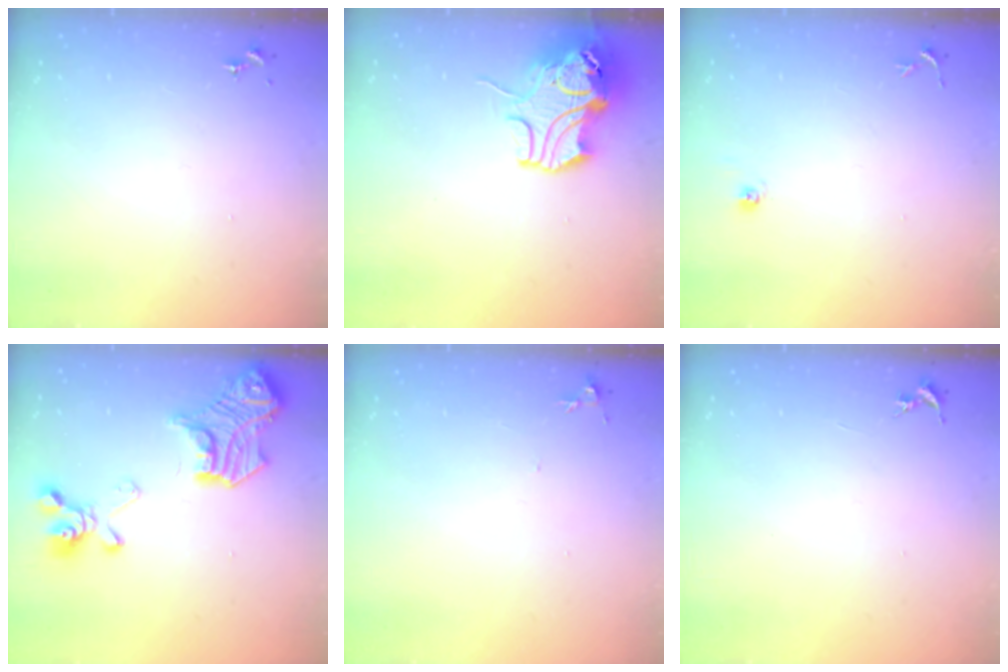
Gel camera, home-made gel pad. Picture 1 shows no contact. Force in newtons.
{"total": 12.1, "press": 11.9, "slide": 1.8}
{"total": 3.4, "press": 3.4, "slide": 0.3}
{"total": 23.0, "press": 22.9, "slide": 2.0}
{"total": 5.6, "press": 5.6, "slide": 0.6}
{"total": 0.0}